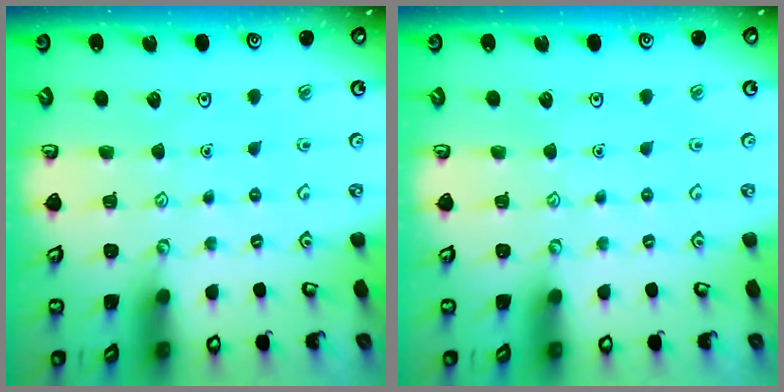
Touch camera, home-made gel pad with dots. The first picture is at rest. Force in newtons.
{"total": 0.0}